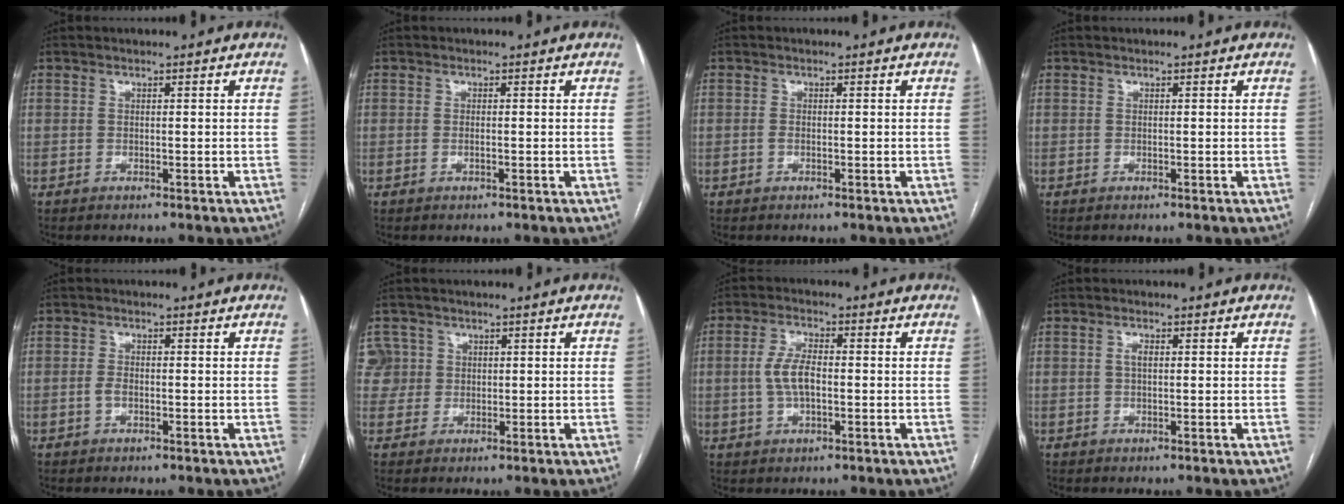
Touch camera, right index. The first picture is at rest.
{"total": 0.9, "force": [-0.3, 0.2, 0.8], "torque": [-0.019, -0.001, -0.004]}
{"total": 0.9, "force": [-0.3, 0.5, 0.7], "torque": [-0.016, 0.000, -0.005]}
{"total": 0.0}
{"total": 1.8, "force": [-0.5, 0.9, 1.5], "torque": [-0.031, 0.002, -0.009]}
{"total": 4.1, "force": [1.3, 3.9, -0.3], "torque": [0.021, 0.017, 0.026]}
{"total": 5.5, "force": [-0.4, 2.2, 5.0], "torque": [-0.109, 0.008, -0.007]}
{"total": 1.3, "force": [0.2, 0.6, 1.2], "torque": [-0.024, 0.002, 0.003]}